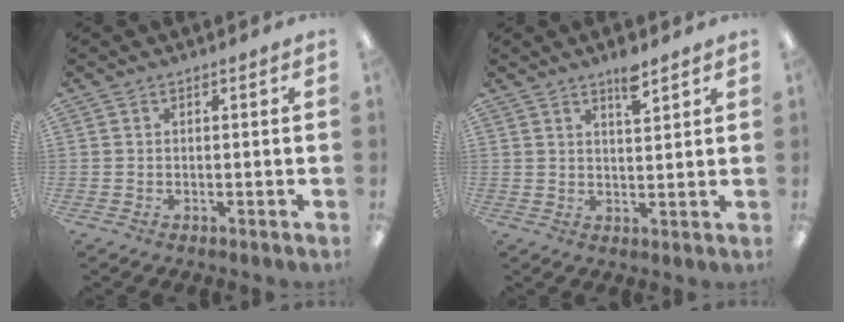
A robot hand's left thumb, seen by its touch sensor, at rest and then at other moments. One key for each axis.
{"total": 5.2, "fx": 3.8, "fy": 1.5, "fz": 3.2, "tx": -0.047, "ty": -0.019, "tz": 0.063}